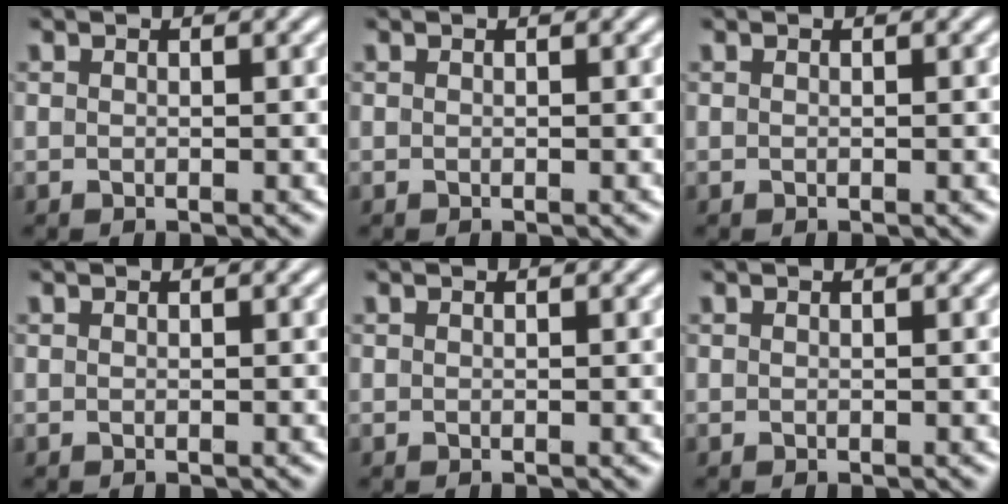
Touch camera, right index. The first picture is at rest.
{"total": 0.0}
{"total": 0.0}
{"total": 0.0}
{"total": 0.0}
{"total": 0.0}